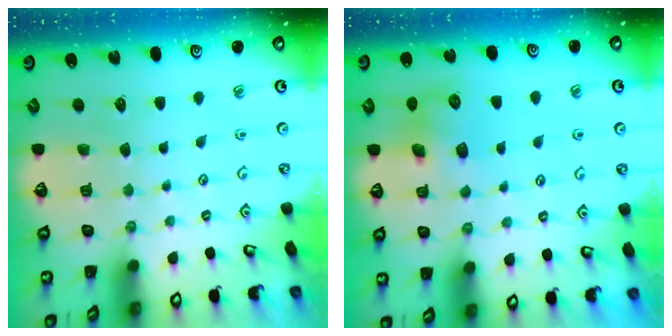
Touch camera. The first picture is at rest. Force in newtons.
{"total": 8.3, "press": 8.3, "slide": 0.4}